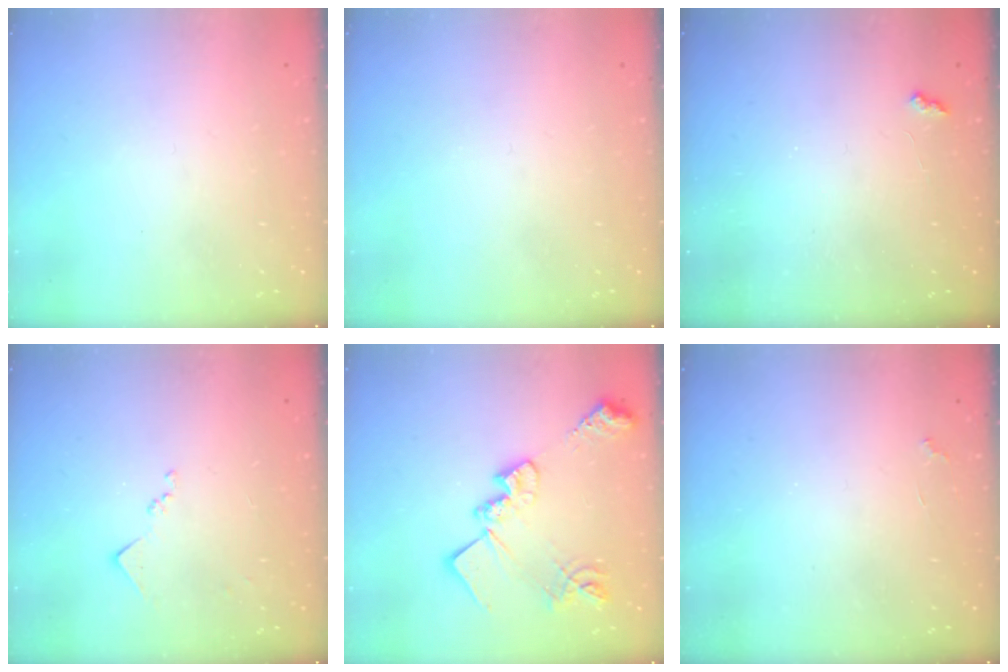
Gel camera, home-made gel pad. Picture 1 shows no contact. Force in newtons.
{"total": 0.0}
{"total": 2.1, "press": 2.1, "slide": 0.5}
{"total": 6.8, "press": 6.8, "slide": 0.5}
{"total": 21.0, "press": 21.0, "slide": 1.4}
{"total": 2.0, "press": 1.9, "slide": 0.4}